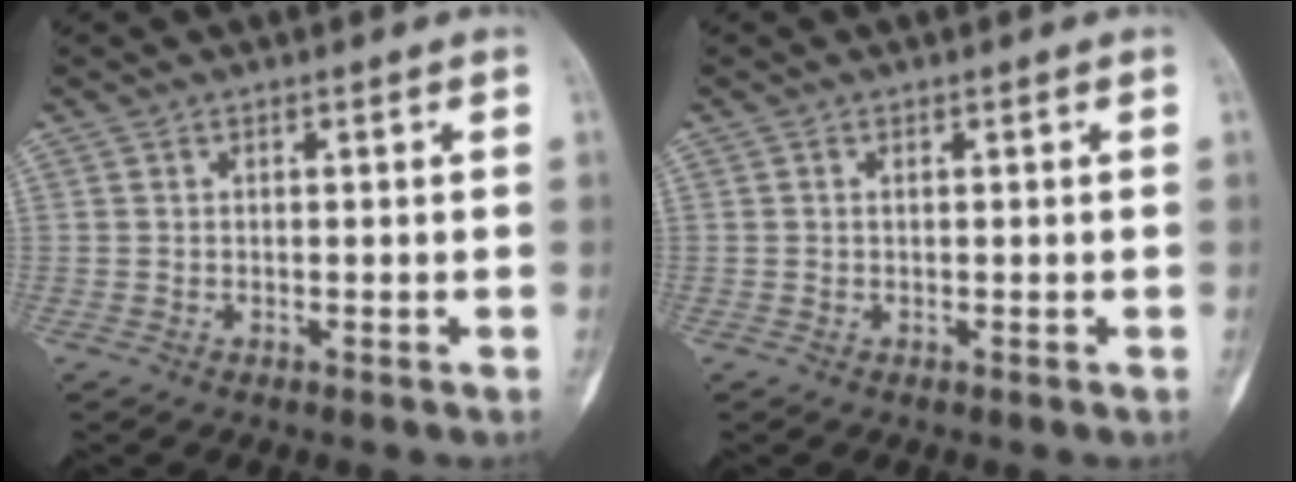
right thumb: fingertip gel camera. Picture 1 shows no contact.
{"total": 0.0}